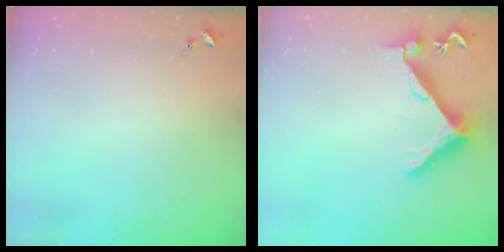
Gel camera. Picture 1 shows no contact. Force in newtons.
{"total": 7.9, "press": 7.9, "slide": 0.4}